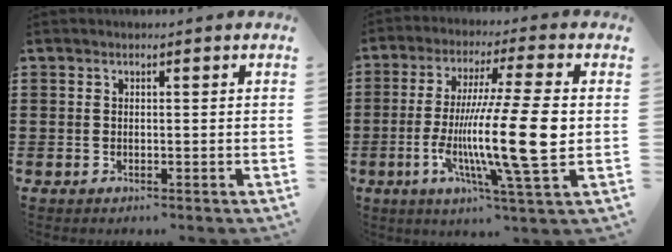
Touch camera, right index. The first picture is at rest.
{"total": 15.8, "force": [-1.7, 1.1, 15.7], "torque": [-0.289, -0.022, -0.041]}